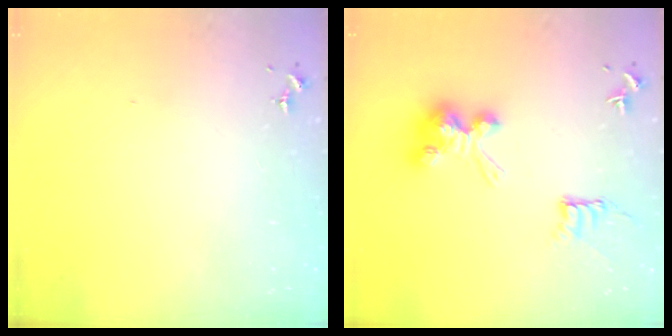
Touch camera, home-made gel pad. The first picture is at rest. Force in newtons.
{"total": 11.3, "press": 11.3, "slide": 0.4}